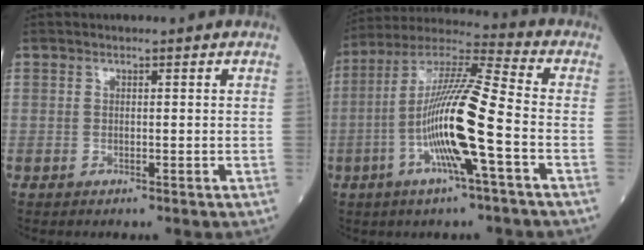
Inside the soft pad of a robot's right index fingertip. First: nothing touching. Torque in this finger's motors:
{"motor_torque": [1.51, -0.64, 1.05, 0.21]}